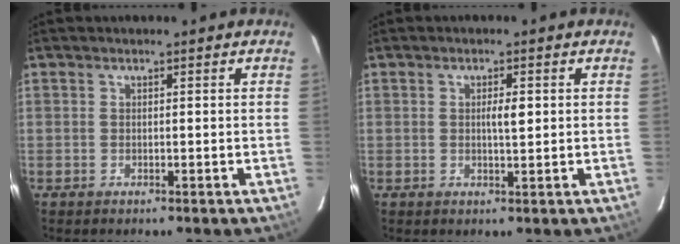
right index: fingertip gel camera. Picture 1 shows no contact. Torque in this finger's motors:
{"motor_torque": [0.45, 0.11, 0.08, 0.04]}